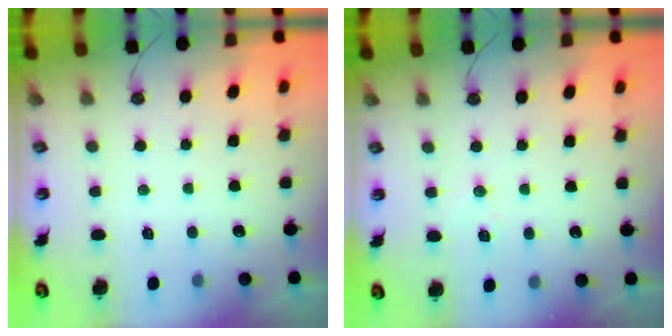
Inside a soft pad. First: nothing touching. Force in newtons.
{"total": 5.9, "press": 5.8, "slide": 1.3}